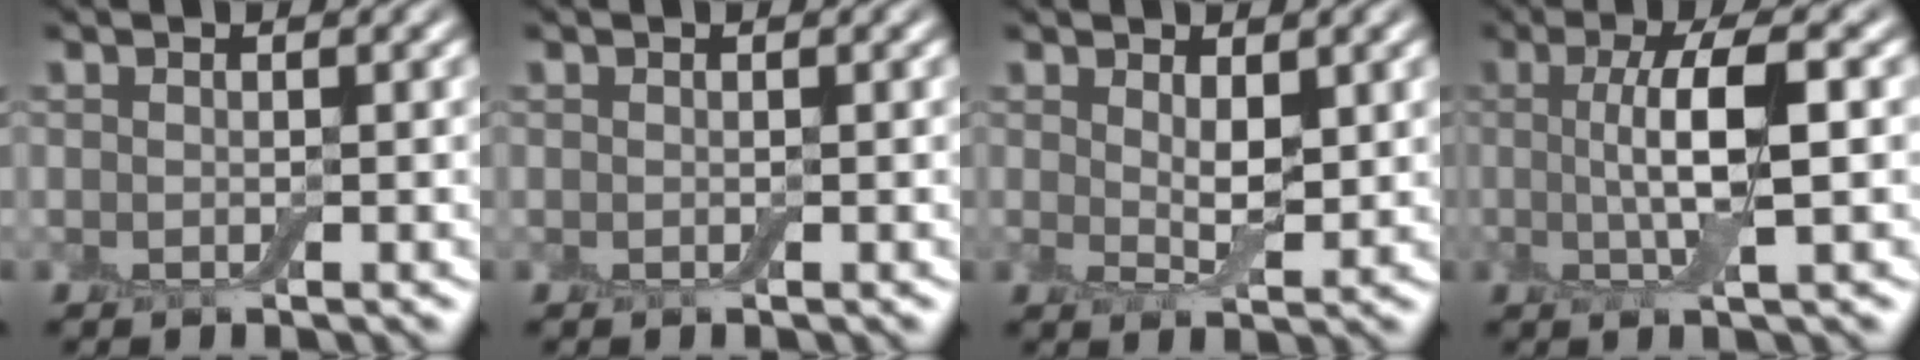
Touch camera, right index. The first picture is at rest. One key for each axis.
{"total": 0.0}
{"total": 2.2, "fx": 0.9, "fy": 0.7, "fz": 1.9, "tx": -0.037, "ty": -0.008, "tz": 0.019}
{"total": 6.0, "fx": 0.4, "fy": 1.4, "fz": 5.8, "tx": -0.110, "ty": 0.004, "tz": 0.003}